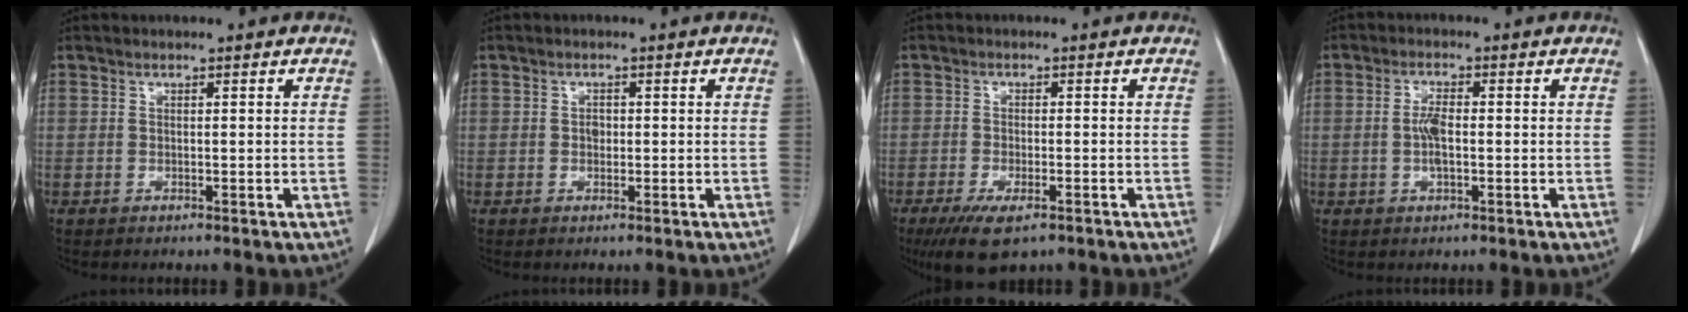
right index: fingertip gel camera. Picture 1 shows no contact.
{"total": 1.2, "force": [-0.1, 0.9, 0.8], "torque": [-0.012, 0.003, -0.001]}
{"total": 7.0, "force": [-4.5, 2.3, 4.9], "torque": [-0.083, -0.015, -0.072]}
{"total": 3.4, "force": [-0.3, 1.0, 3.2], "torque": [-0.070, 0.003, -0.006]}